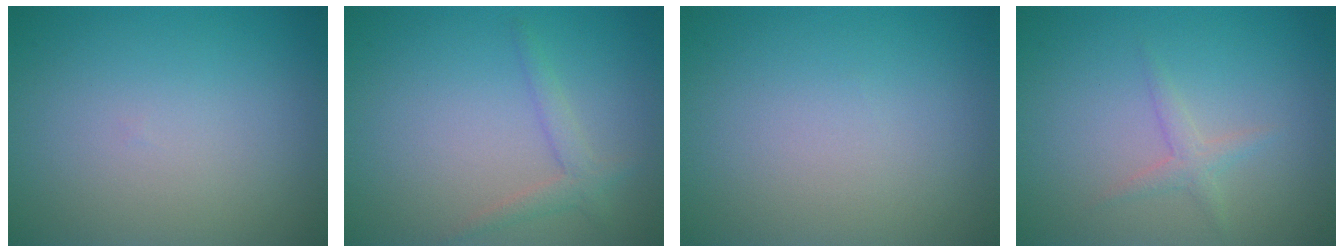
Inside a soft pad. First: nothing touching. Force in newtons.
{"total": 1.8, "press": 1.8, "slide": 0.2}
{"total": 0.0}
{"total": 1.3, "press": 1.3, "slide": 0.0}